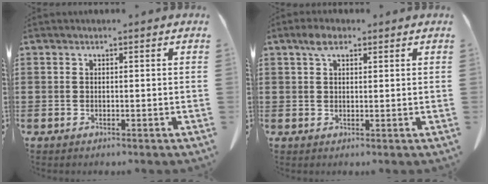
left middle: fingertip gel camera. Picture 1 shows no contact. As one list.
[{"total": 3.0, "force": [1.8, 1.3, 2.1], "torque": [-0.046, 0.006, 0.033]}]